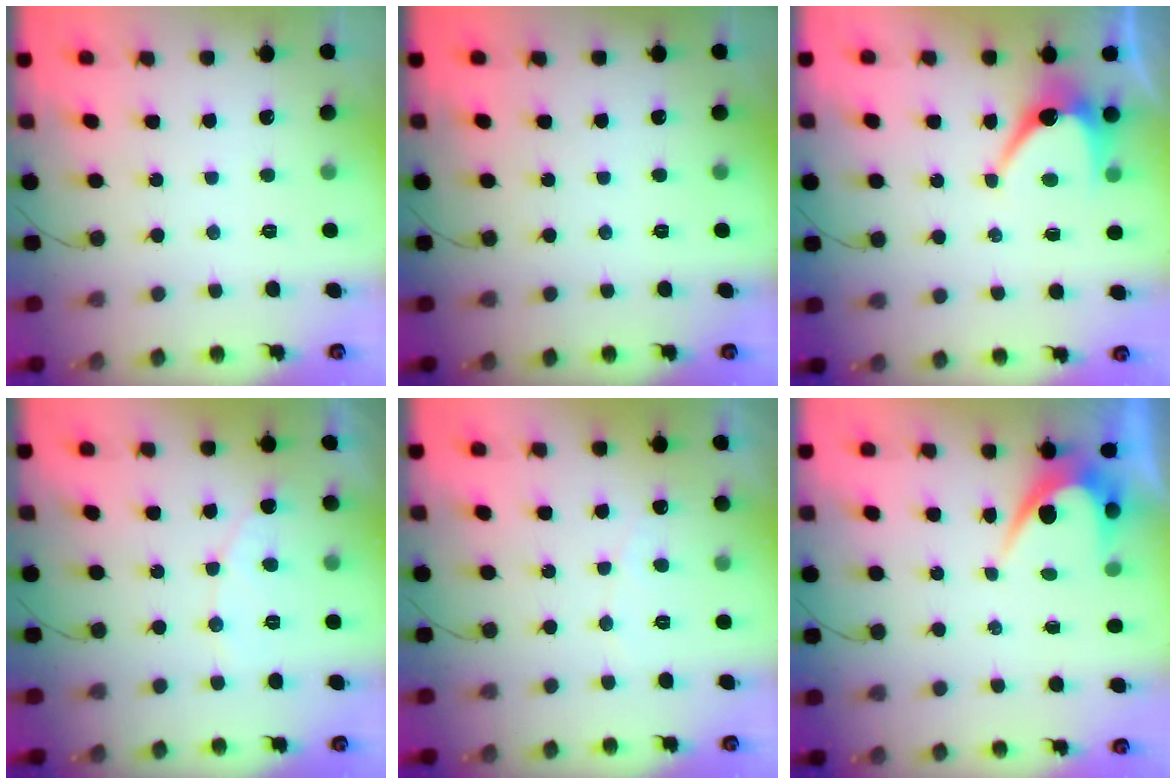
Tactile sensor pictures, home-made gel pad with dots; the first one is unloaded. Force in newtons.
{"total": 0.0}
{"total": 7.4, "press": 7.3, "slide": 0.8}
{"total": 5.3, "press": 5.3, "slide": 0.3}
{"total": 2.4, "press": 2.4, "slide": 0.1}
{"total": 4.6, "press": 4.6, "slide": 0.3}